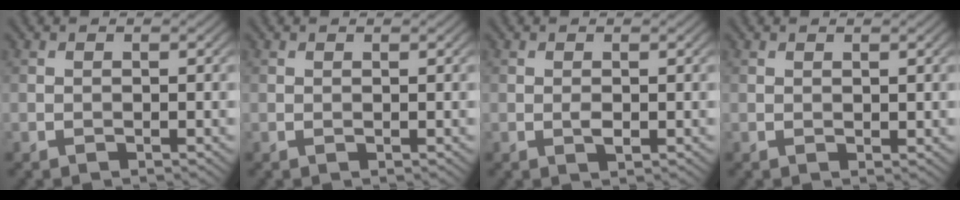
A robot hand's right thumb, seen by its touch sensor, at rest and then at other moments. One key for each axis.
{"total": 0.0}
{"total": 1.0, "fx": 0.0, "fy": 0.4, "fz": 0.9, "tx": -0.019, "ty": -0.002, "tz": -0.002}
{"total": 0.6, "fx": 0.5, "fy": 0.2, "fz": 0.3, "tx": -0.004, "ty": 0.000, "tz": 0.009}